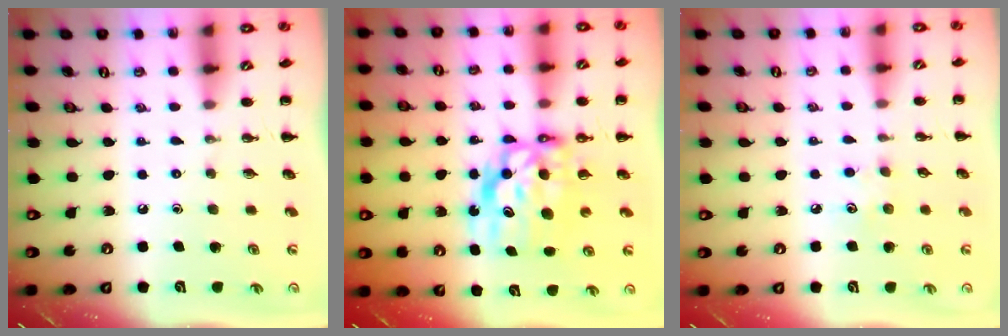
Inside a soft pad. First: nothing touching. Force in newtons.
{"total": 9.7, "press": 9.3, "slide": 2.7}
{"total": 5.1, "press": 4.9, "slide": 1.4}